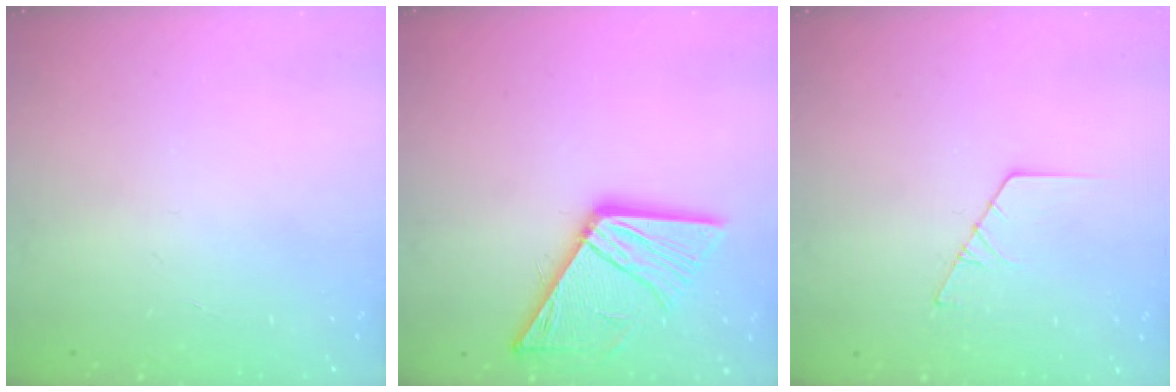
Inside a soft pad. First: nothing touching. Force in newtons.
{"total": 14.6, "press": 14.6, "slide": 1.5}
{"total": 2.1, "press": 2.1, "slide": 0.1}